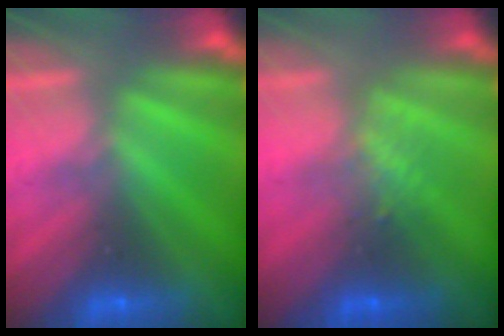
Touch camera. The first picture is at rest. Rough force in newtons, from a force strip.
{"total": 2.4}